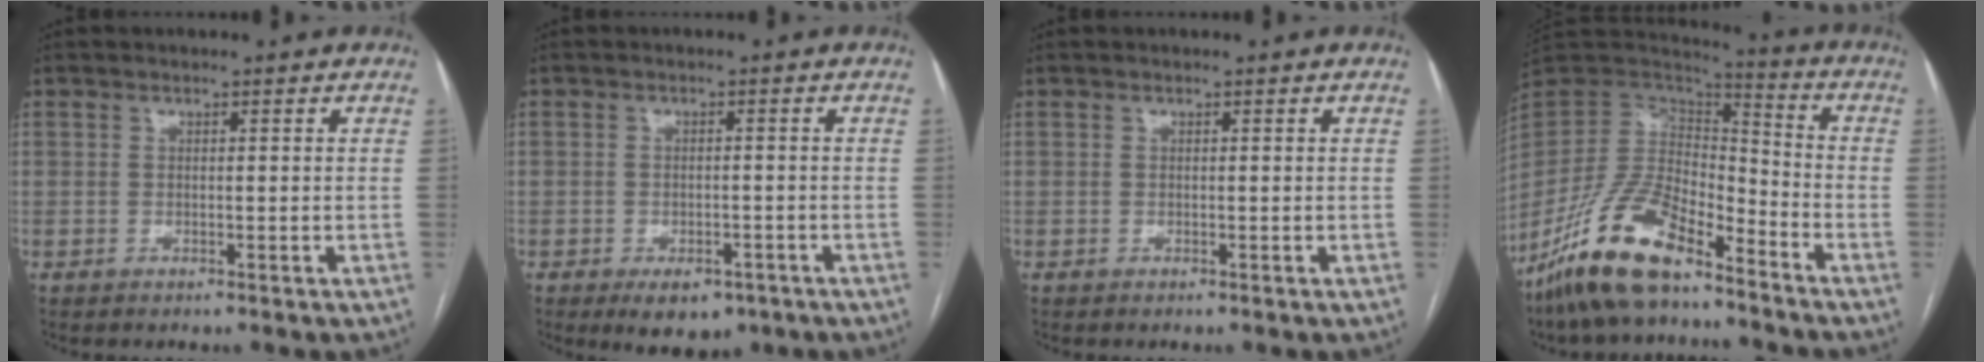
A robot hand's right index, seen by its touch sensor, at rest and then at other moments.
{"total": 5.8, "force": [-3.7, 3.3, 3.0], "torque": [-0.033, -0.001, -0.044]}
{"total": 0.0}
{"total": 16.5, "force": [-11.8, 5.4, 10.2], "torque": [-0.199, 0.001, -0.222]}